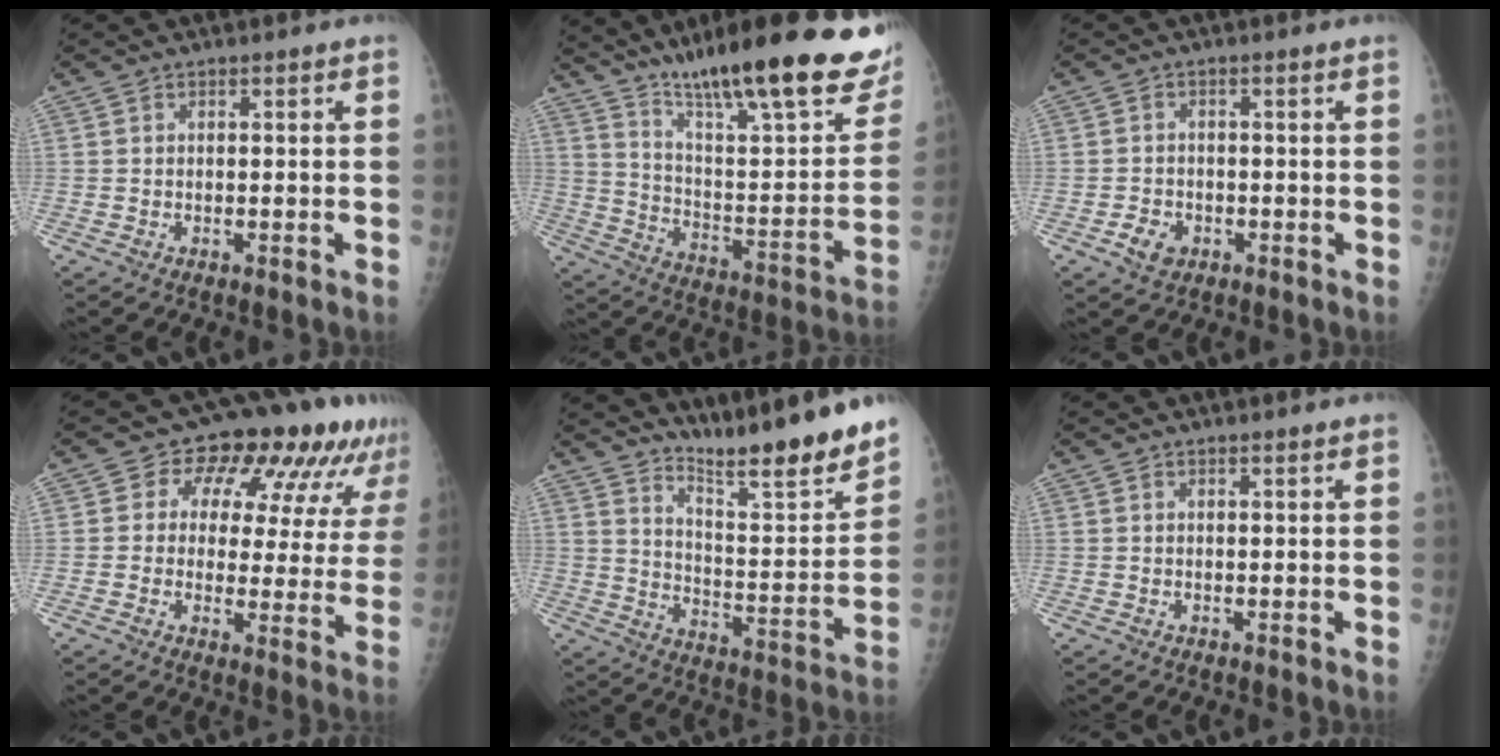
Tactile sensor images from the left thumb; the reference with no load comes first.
{"total": 30.5, "force": [20.4, 6.1, 21.8], "torque": [-0.294, -0.065, 0.310]}
{"total": 3.3, "force": [-1.4, 2.5, 1.6], "torque": [-0.023, 0.003, -0.020]}
{"total": 16.9, "force": [9.6, 9.6, 10.0], "torque": [-0.086, -0.017, 0.108]}
{"total": 18.2, "force": [15.7, 1.0, 9.3], "torque": [-0.118, -0.126, 0.240]}
{"total": 0.7, "force": [0.6, -0.1, 0.3], "torque": [-0.009, -0.002, 0.012]}